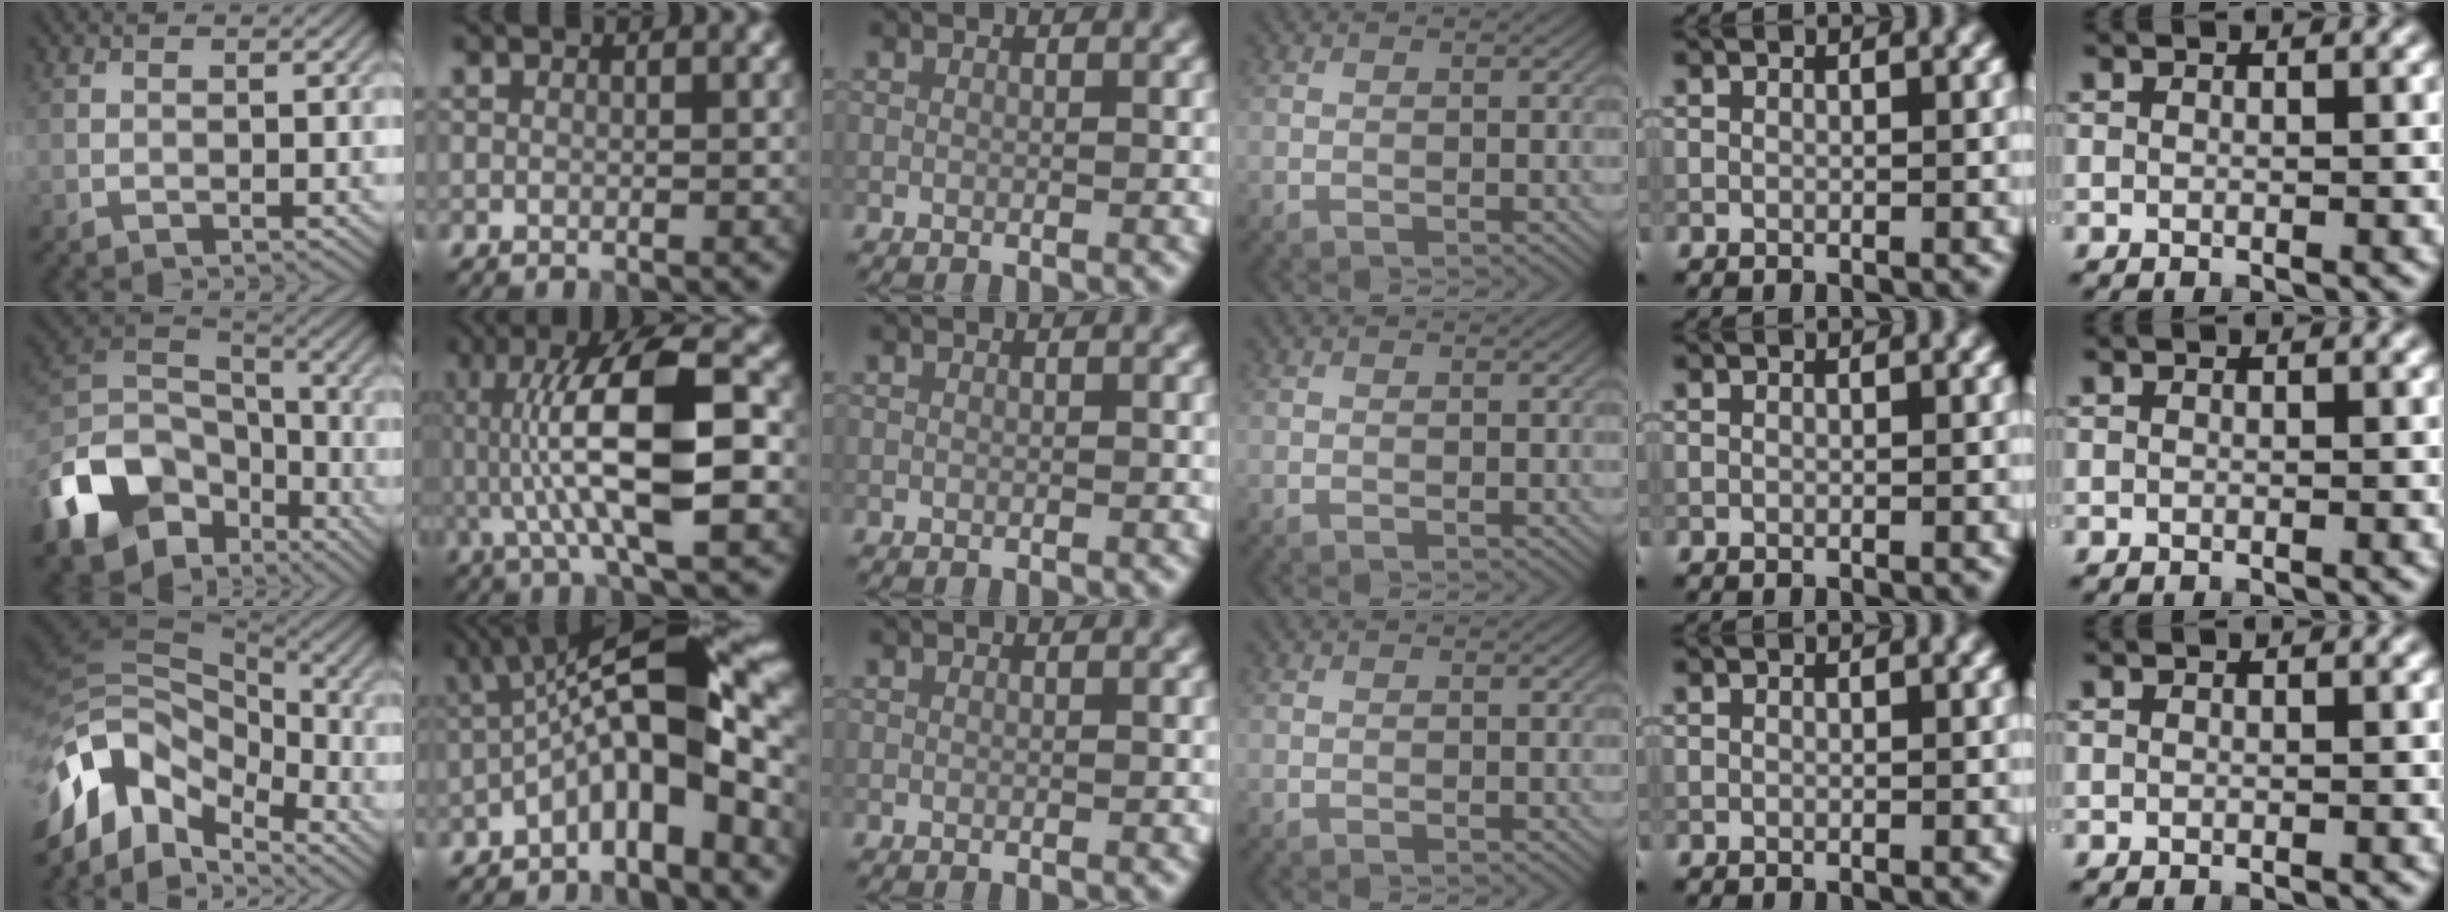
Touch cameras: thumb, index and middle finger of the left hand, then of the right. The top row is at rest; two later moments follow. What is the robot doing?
{"motion": "lift_and_place", "object": "coin"}